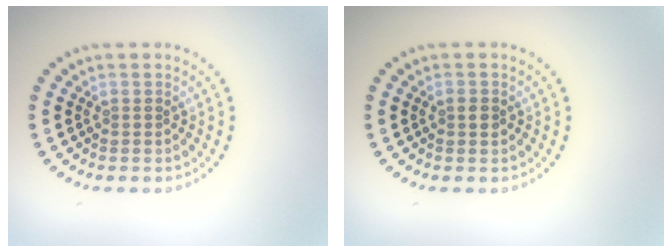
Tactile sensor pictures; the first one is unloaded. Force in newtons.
{"total": 1.0, "press": 1.0, "slide": 0.1}